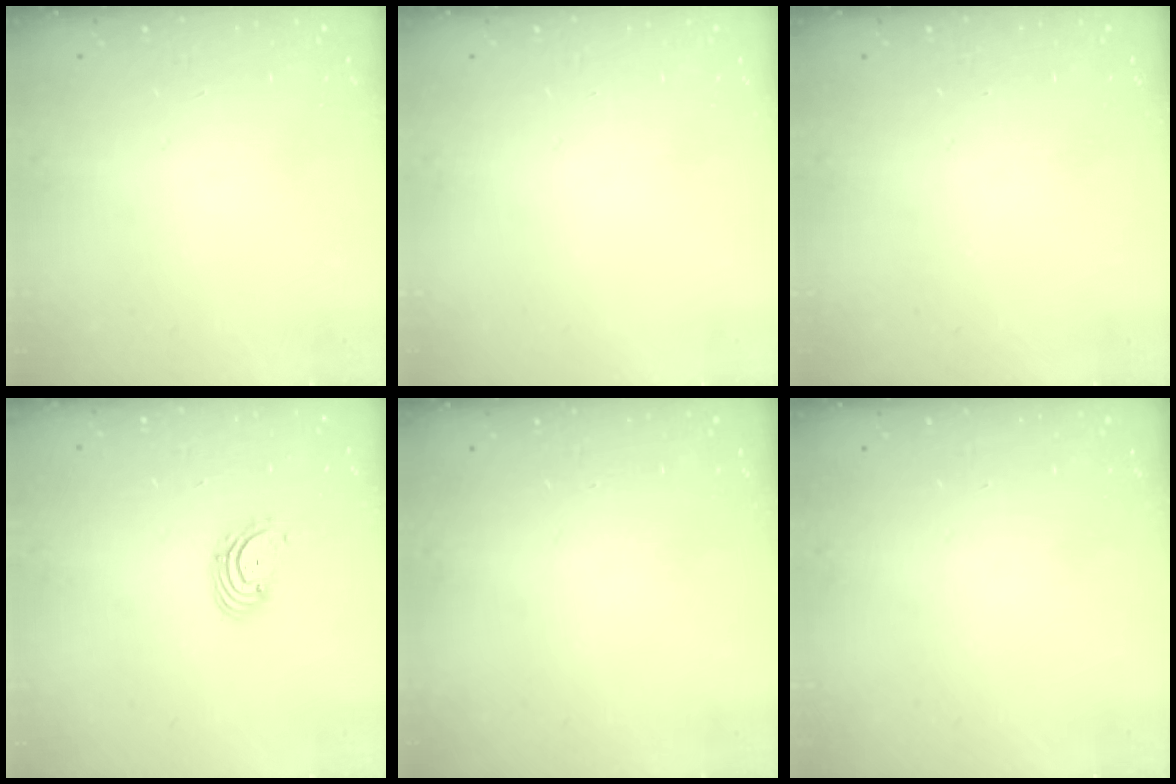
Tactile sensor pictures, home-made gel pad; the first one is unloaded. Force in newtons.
{"total": 0.0}
{"total": 0.0}
{"total": 2.9, "press": 2.9, "slide": 0.3}
{"total": 0.0}
{"total": 0.0}